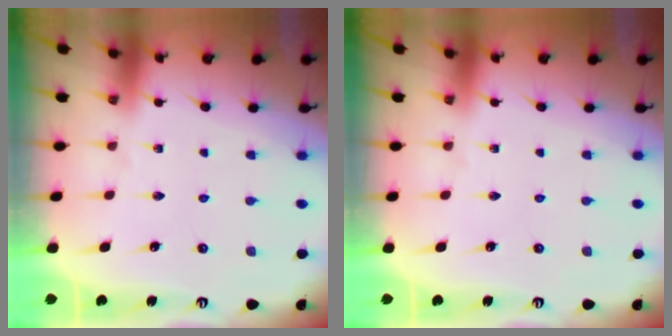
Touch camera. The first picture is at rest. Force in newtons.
{"total": 0.0}